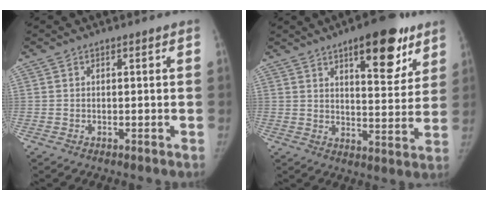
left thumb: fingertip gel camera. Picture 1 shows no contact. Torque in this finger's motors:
{"motor_torque": [0.04, 0.05, 0.64, -0.55, 0.02]}